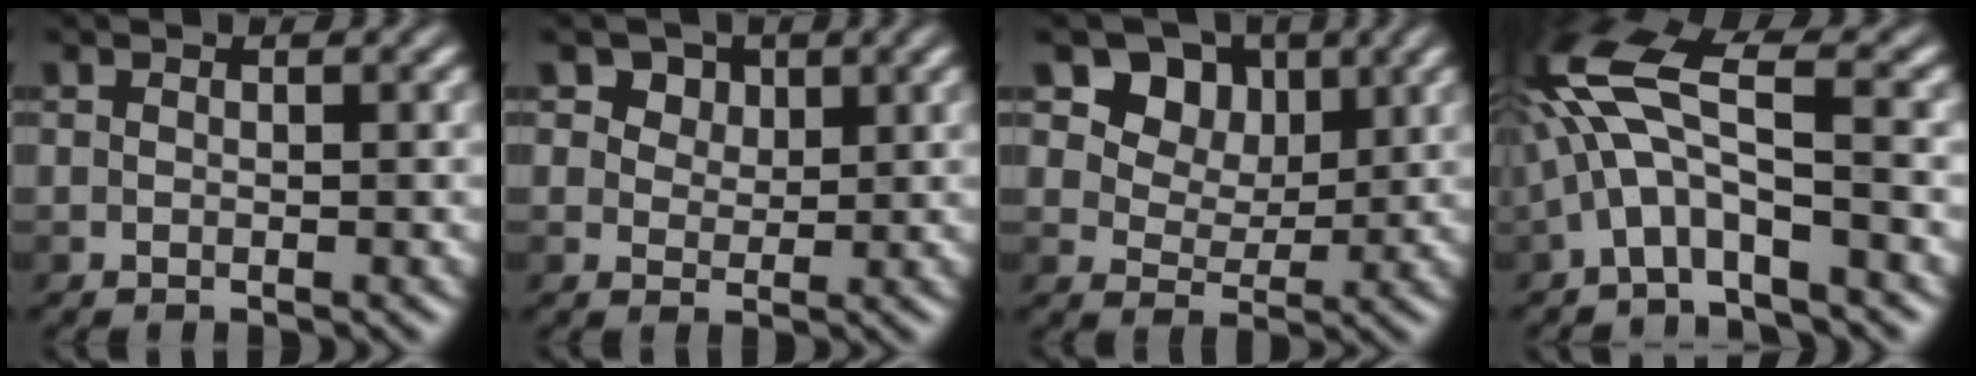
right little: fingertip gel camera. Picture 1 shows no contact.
{"total": 6.2, "force": [3.9, 4.1, 2.5], "torque": [-0.052, 0.006, 0.054]}
{"total": 11.2, "force": [5.9, 8.1, 5.1], "torque": [-0.113, 0.010, 0.112]}
{"total": 6.8, "force": [-1.4, 1.8, 6.4], "torque": [-0.143, 0.027, -0.038]}